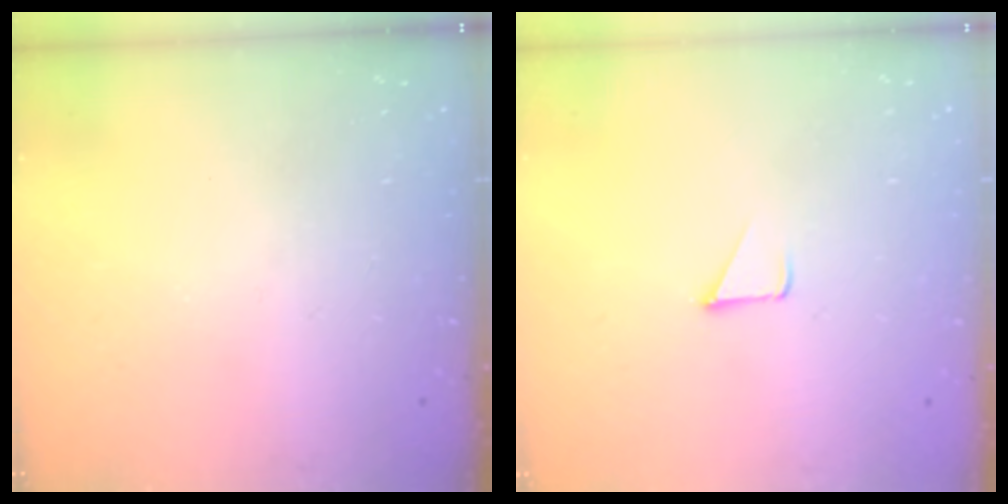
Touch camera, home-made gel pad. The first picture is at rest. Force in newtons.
{"total": 1.7, "press": 1.7, "slide": 0.1}